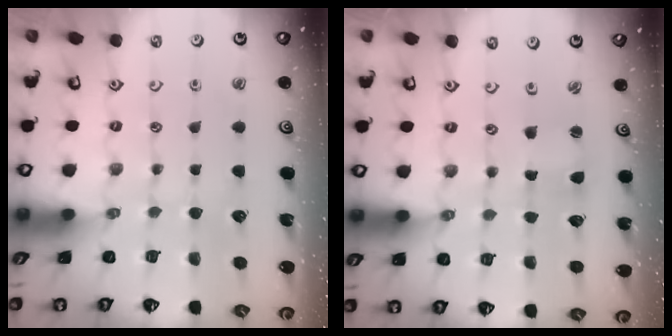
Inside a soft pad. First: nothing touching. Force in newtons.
{"total": 1.1, "press": 1.1, "slide": 0.2}